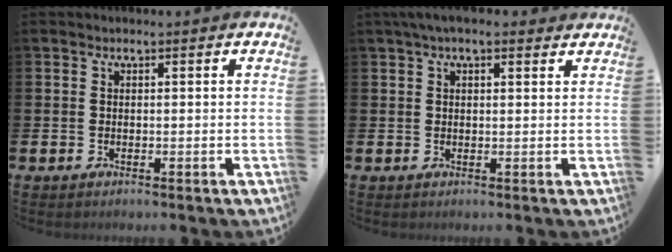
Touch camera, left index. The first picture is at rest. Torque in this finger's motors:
{"motor_torque": [1.09, -1.05, 0.15, 0.21]}